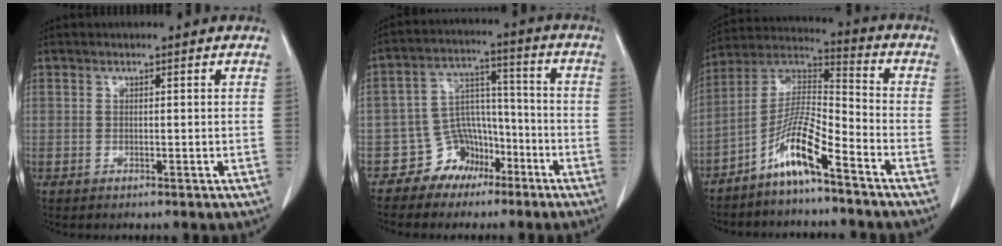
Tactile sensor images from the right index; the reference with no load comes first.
{"total": 8.4, "force": [-5.1, 6.4, 2.0], "torque": [-0.033, 0.036, -0.076]}
{"total": 9.8, "force": [-6.4, 0.8, 7.4], "torque": [-0.152, 0.011, -0.125]}